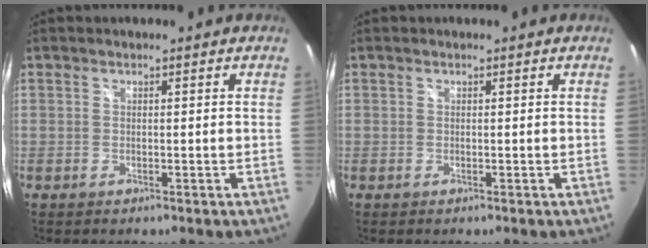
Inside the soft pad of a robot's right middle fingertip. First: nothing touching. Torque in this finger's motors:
{"motor_torque": [0.00, 0.00, 0.00, 0.00]}